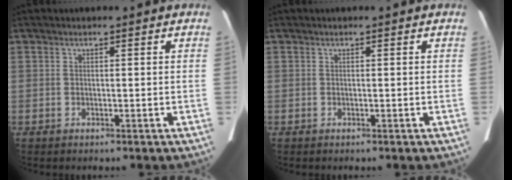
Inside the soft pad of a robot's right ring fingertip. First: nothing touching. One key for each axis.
{"total": 0.0}